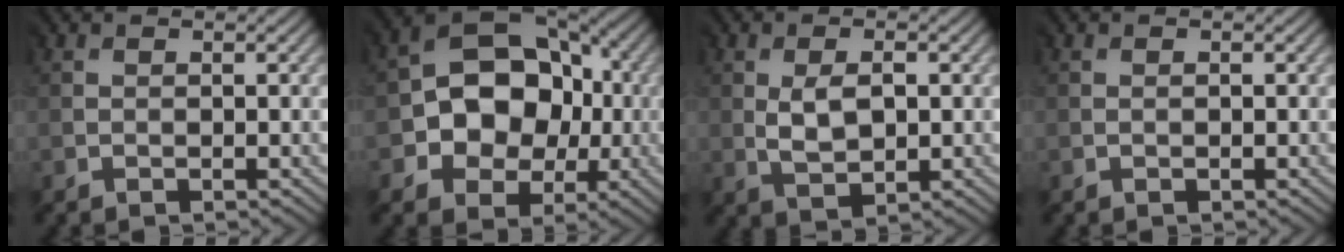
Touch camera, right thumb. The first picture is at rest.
{"total": 10.9, "force": [-0.9, 8.7, 6.5], "torque": [-0.100, 0.013, -0.030]}
{"total": 3.3, "force": [0.6, 2.1, 2.6], "torque": [-0.054, -0.002, 0.016]}
{"total": 0.0}